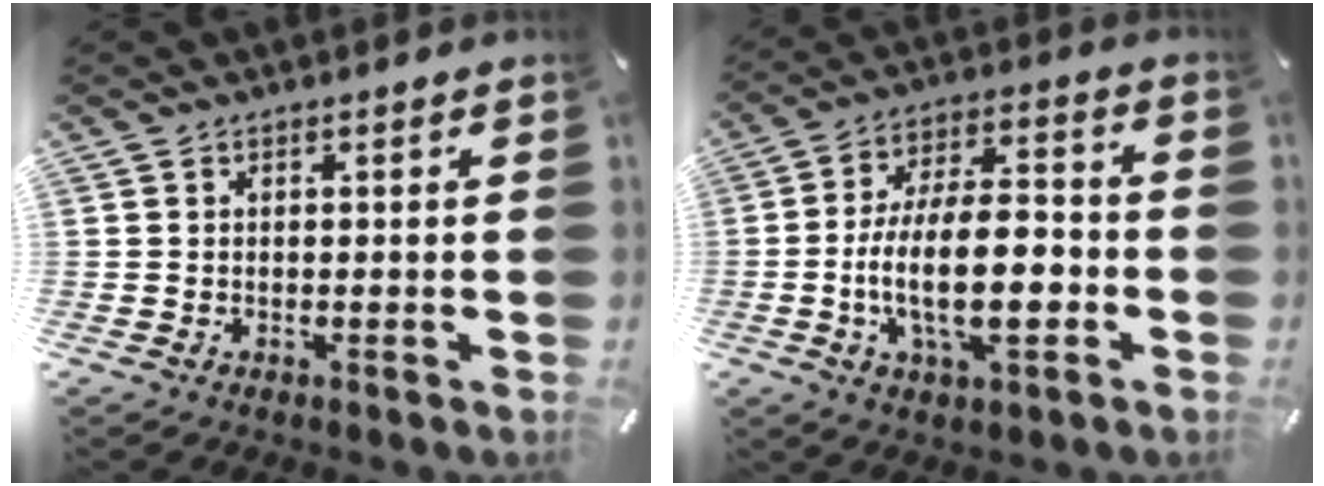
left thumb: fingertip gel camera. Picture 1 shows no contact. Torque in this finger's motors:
{"motor_torque": [1.51, 3.50, 0.43, 0.02, 0.28]}